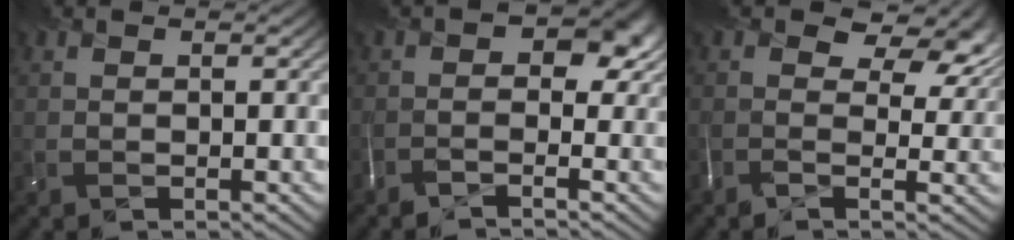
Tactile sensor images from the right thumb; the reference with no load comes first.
{"total": 3.3, "force": [-1.3, 1.6, 2.6], "torque": [-0.026, -0.002, -0.035]}
{"total": 6.4, "force": [1.5, 3.9, 4.9], "torque": [-0.075, -0.008, 0.022]}